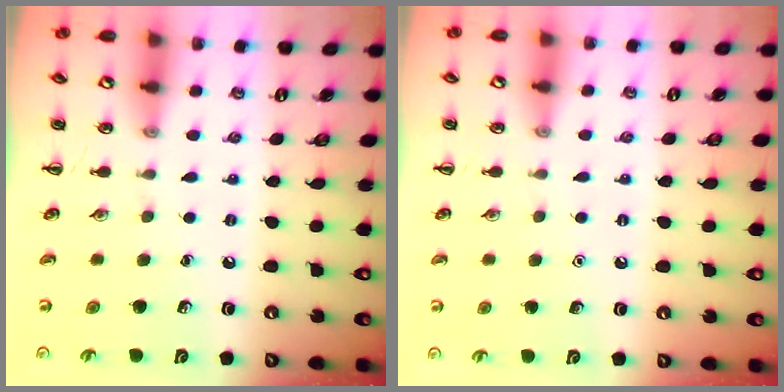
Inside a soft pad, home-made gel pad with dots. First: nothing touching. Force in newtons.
{"total": 1.6, "press": 1.6, "slide": 0.1}